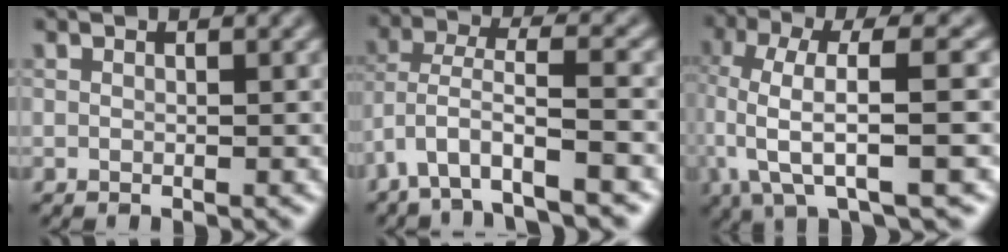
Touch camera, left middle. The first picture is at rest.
{"total": 5.9, "force": [-3.4, 1.3, 4.6], "torque": [-0.090, 0.003, -0.070]}
{"total": 7.6, "force": [-0.3, 1.9, 7.4], "torque": [-0.133, 0.009, -0.011]}